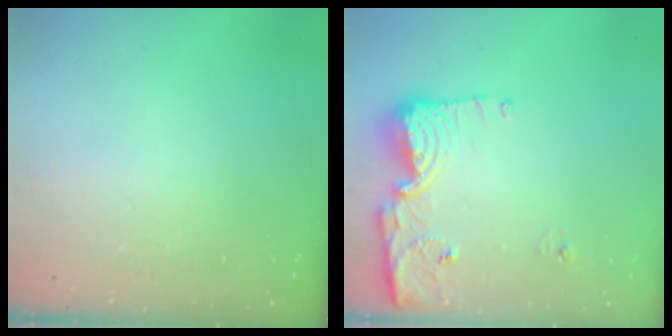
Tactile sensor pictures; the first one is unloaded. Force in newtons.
{"total": 11.7, "press": 11.6, "slide": 1.1}